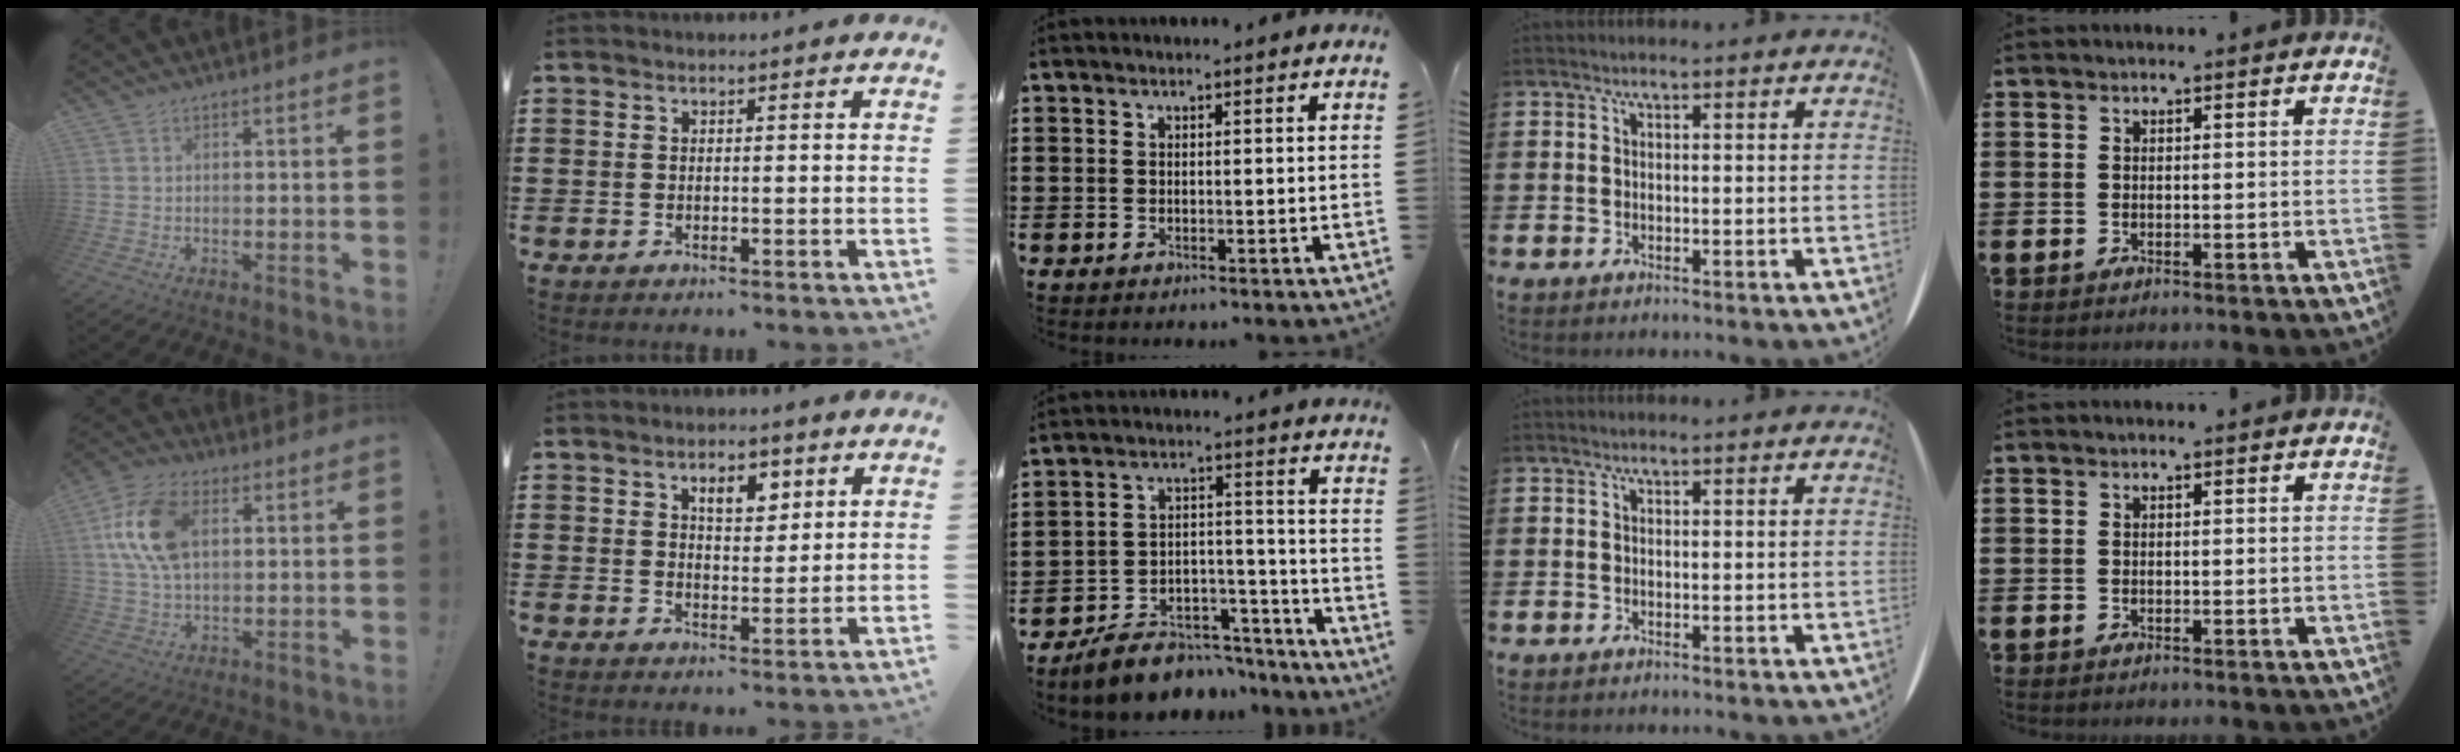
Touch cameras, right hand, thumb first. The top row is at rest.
{"thumb": {"total": 15.6, "force": [3.8, 9.6, 11.8], "torque": [-0.217, 0.003, 0.071]}, "index": {"total": 4.6, "force": [2.5, 2.4, 3.1], "torque": [-0.047, 0.001, 0.036]}, "middle": {"total": 7.7, "force": [-7.1, 2.6, 1.7], "torque": [-0.026, 0.030, -0.133]}}